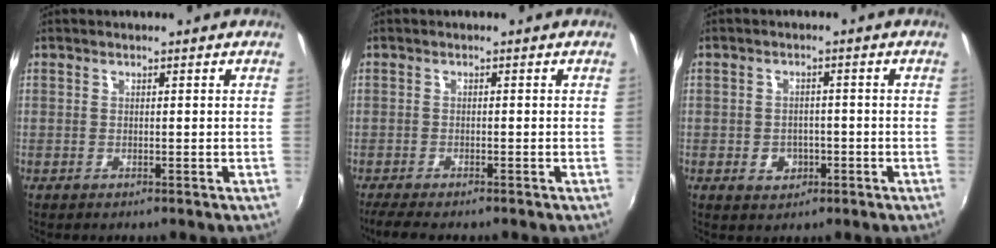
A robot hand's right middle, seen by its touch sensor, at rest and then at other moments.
{"total": 4.8, "force": [-3.9, 0.8, 2.6], "torque": [-0.063, -0.020, -0.070]}
{"total": 4.0, "force": [-1.4, 3.3, 1.7], "torque": [-0.035, 0.003, -0.015]}